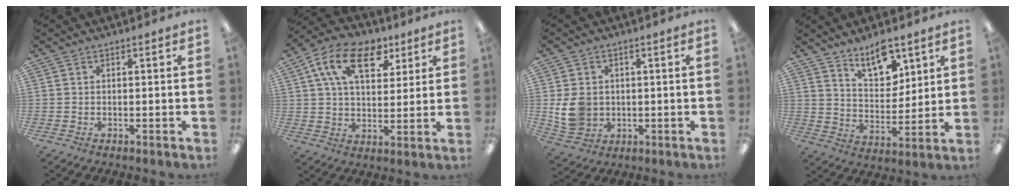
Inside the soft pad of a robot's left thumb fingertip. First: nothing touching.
{"total": 15.8, "force": [7.4, 9.4, 10.3], "torque": [-0.164, -0.010, 0.130]}
{"total": 7.6, "force": [0.1, 6.6, 3.8], "torque": [-0.079, 0.009, 0.004]}
{"total": 11.0, "force": [7.9, 5.3, 5.5], "torque": [-0.082, -0.041, 0.142]}